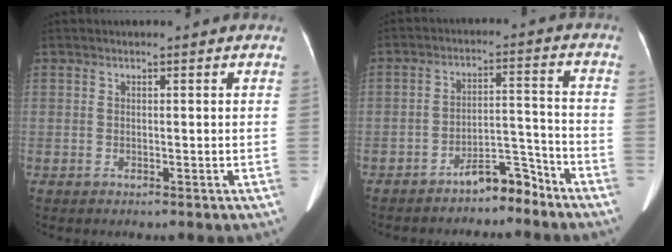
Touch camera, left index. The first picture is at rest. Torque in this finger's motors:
{"motor_torque": [-0.18, 0.38, 0.02, 0.00]}